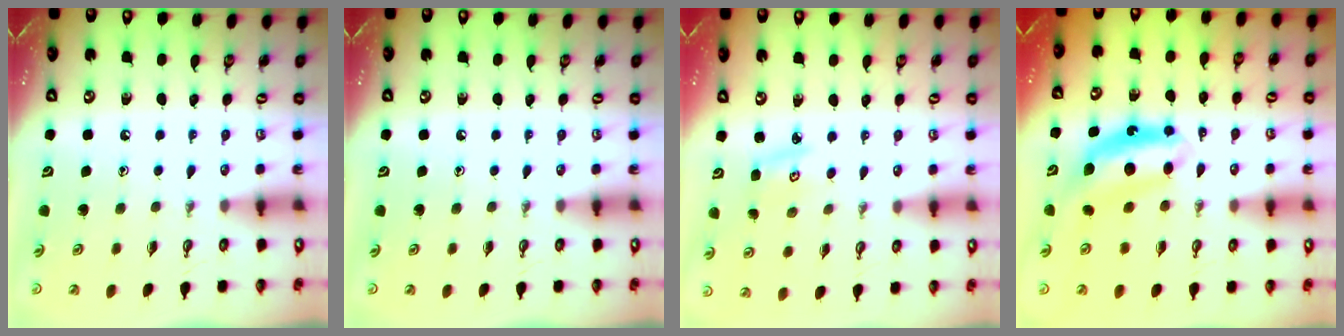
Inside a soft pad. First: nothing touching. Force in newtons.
{"total": 0.0}
{"total": 2.7, "press": 2.7, "slide": 0.4}
{"total": 6.8, "press": 6.8, "slide": 0.6}